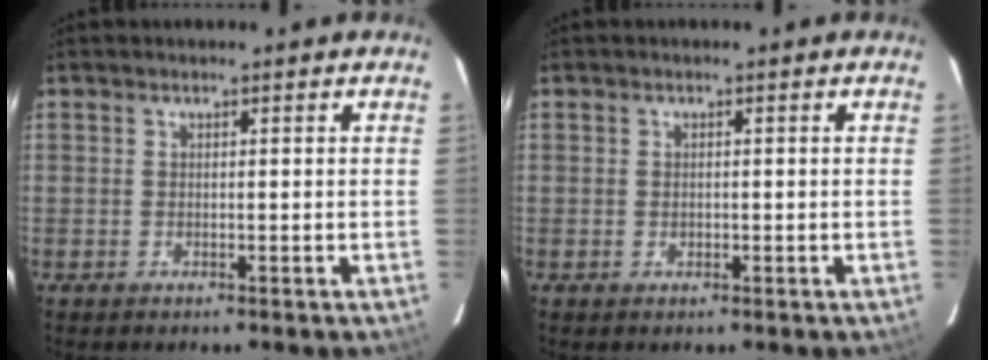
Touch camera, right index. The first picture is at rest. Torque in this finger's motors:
{"motor_torque": [-0.08, 0.03, -0.04, 0.00]}